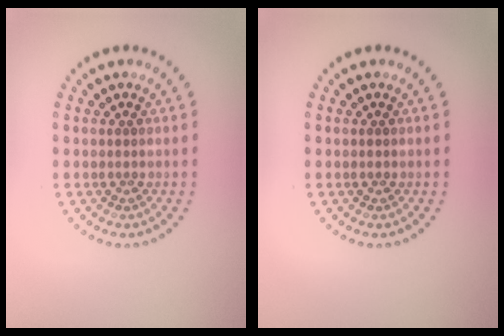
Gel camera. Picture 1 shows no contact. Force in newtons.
{"total": 0.5, "press": 0.4, "slide": 0.3}